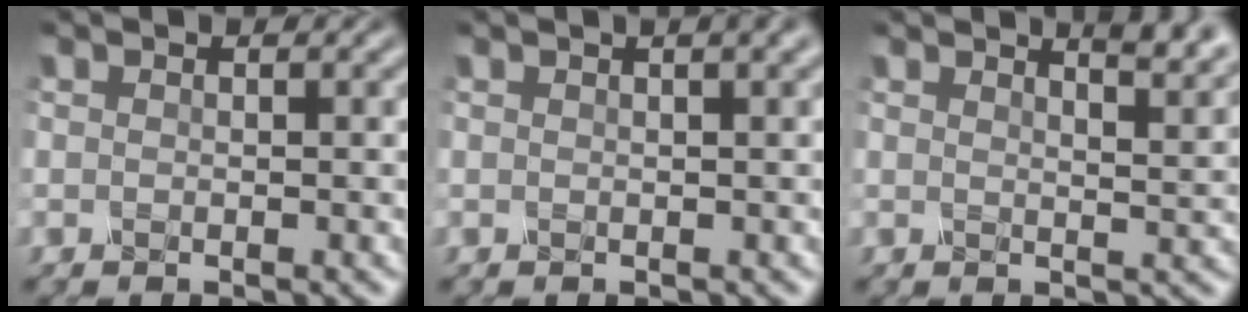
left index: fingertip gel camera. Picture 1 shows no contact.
{"total": 2.2, "force": [1.2, 0.6, 1.7], "torque": [-0.015, 0.004, 0.007]}
{"total": 4.3, "force": [3.4, 1.1, 2.4], "torque": [-0.018, 0.018, 0.021]}